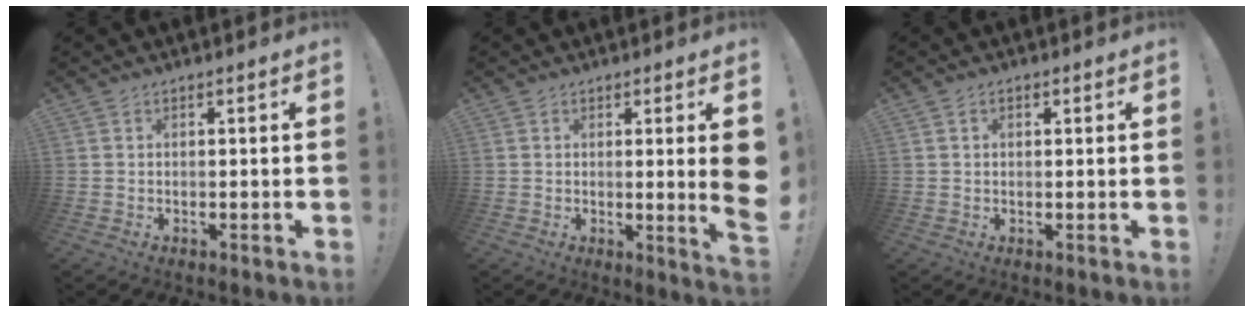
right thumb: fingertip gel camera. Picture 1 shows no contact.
{"total": 7.4, "force": [0.8, -0.3, 7.4], "torque": [-0.100, -0.022, 0.012]}
{"total": 1.1, "force": [0.3, 0.9, 0.6], "torque": [-0.004, 0.002, 0.004]}